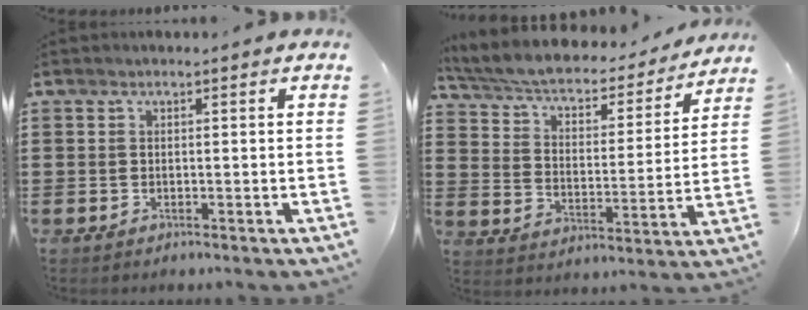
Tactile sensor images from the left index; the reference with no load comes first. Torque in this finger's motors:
{"motor_torque": [1.36, -0.78, 0.64, 0.15]}